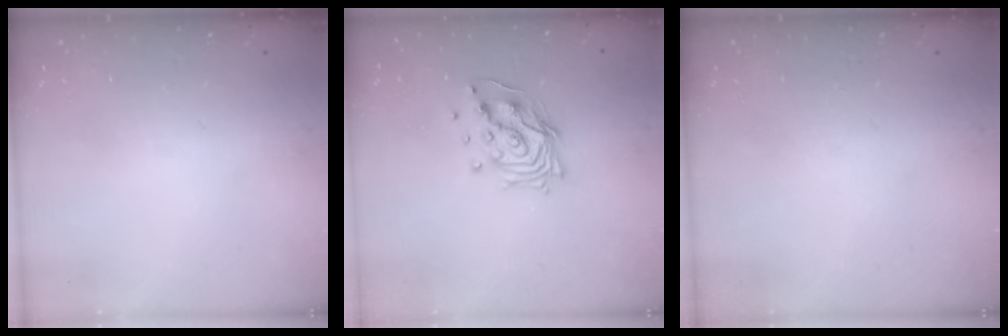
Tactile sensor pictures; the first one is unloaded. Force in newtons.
{"total": 12.9, "press": 12.8, "slide": 1.1}
{"total": 0.0}